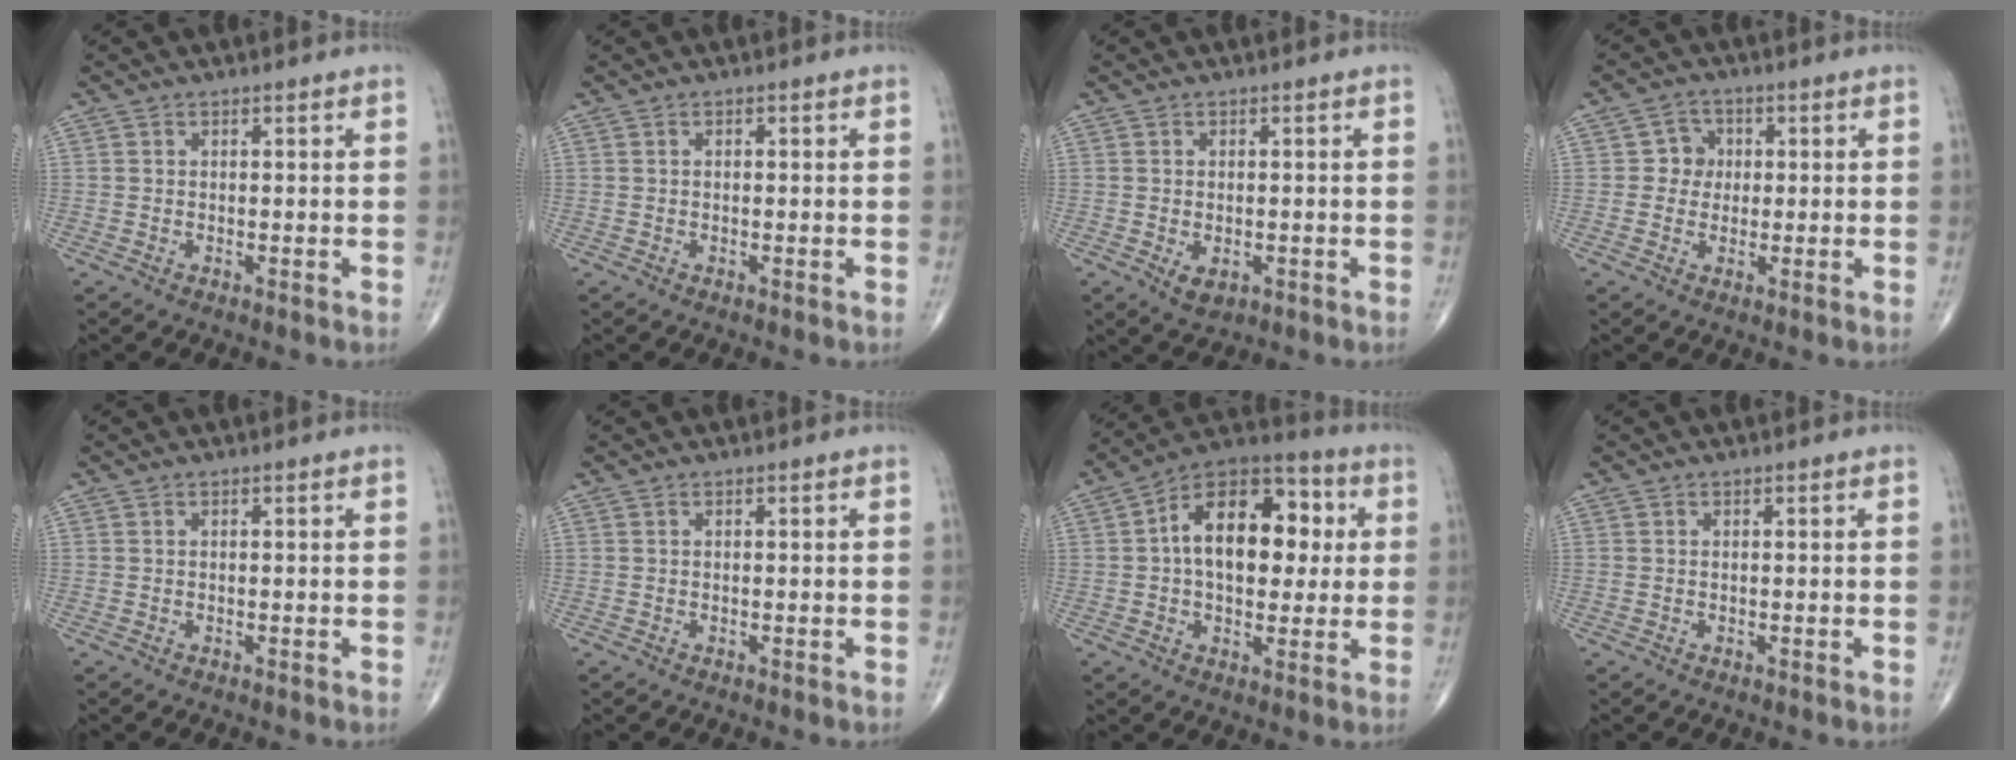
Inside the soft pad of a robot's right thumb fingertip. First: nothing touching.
{"total": 0.0}
{"total": 3.2, "force": [-1.0, 1.9, 2.3], "torque": [-0.032, -0.002, -0.006]}
{"total": 3.8, "force": [0.2, 3.6, 1.2], "torque": [0.011, 0.010, -0.005]}
{"total": 0.0}
{"total": 0.0}
{"total": 17.7, "force": [2.6, 10.6, 13.9], "torque": [-0.180, 0.025, 0.031]}
{"total": 0.0}